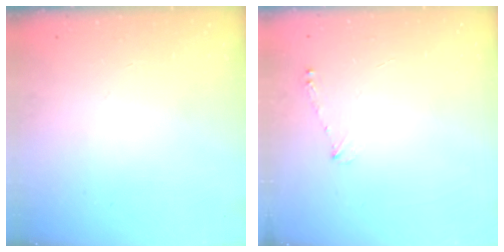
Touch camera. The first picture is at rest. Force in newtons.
{"total": 4.3, "press": 4.3, "slide": 0.5}